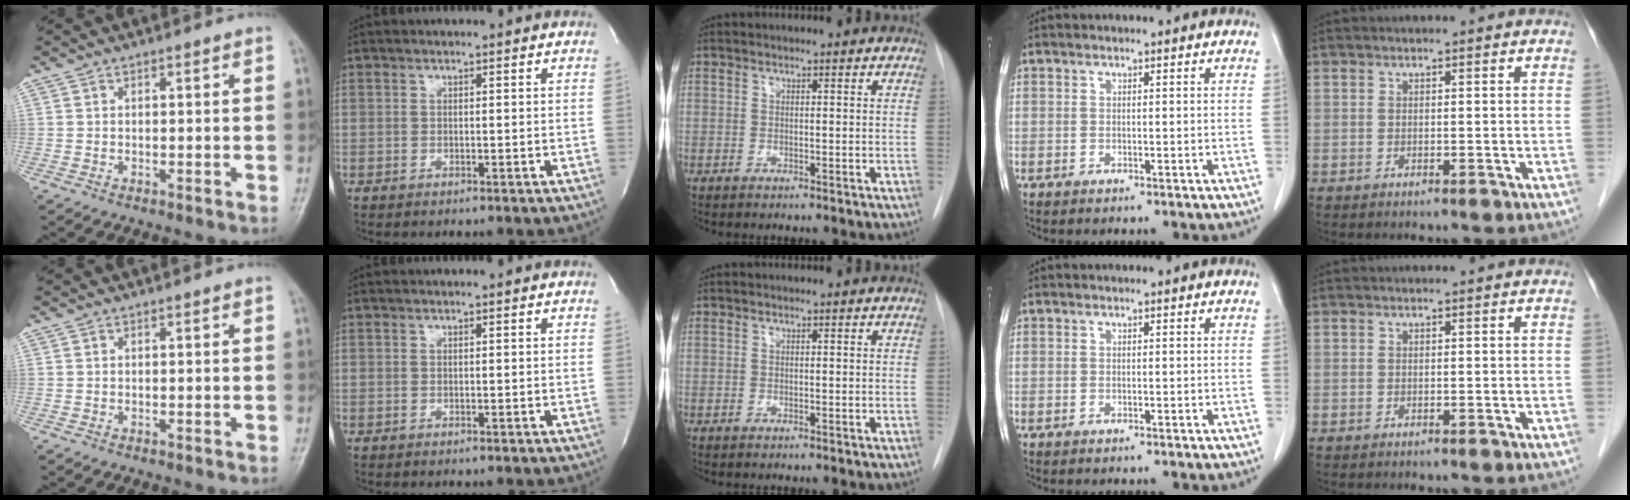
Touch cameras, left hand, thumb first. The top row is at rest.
{}